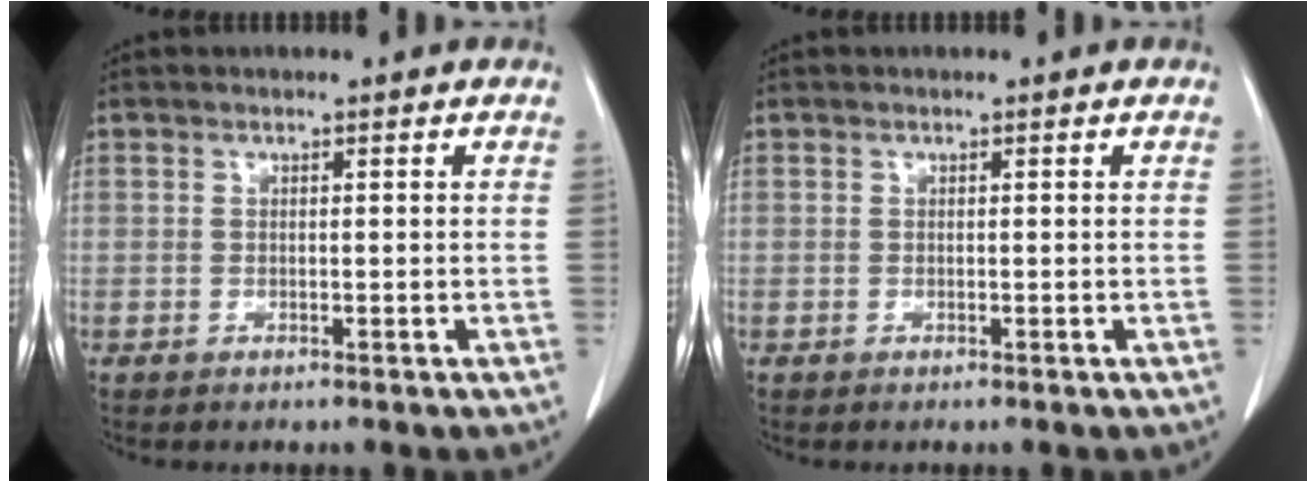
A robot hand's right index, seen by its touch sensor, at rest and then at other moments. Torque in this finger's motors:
{"motor_torque": [0.00, 0.00, 0.00, 0.00]}